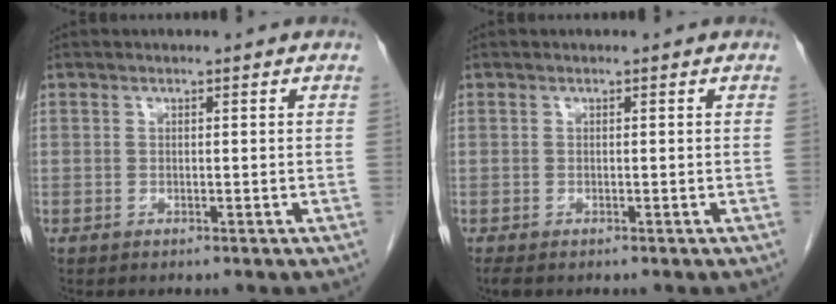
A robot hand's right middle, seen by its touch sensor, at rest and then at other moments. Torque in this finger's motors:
{"motor_torque": [0.48, -0.07, 0.02, 0.01]}